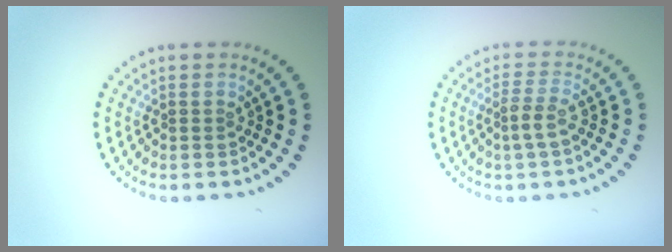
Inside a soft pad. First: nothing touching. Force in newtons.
{"total": 1.9, "press": 1.5, "slide": 1.2}